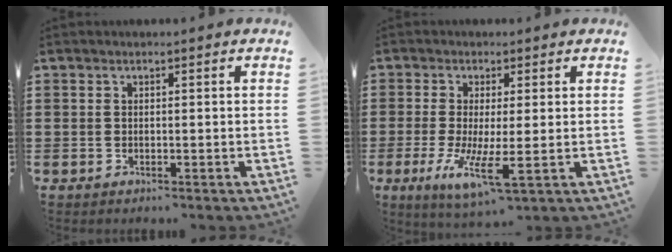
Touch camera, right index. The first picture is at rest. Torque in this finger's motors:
{"motor_torque": [1.32, 0.82, 0.69, 0.19]}